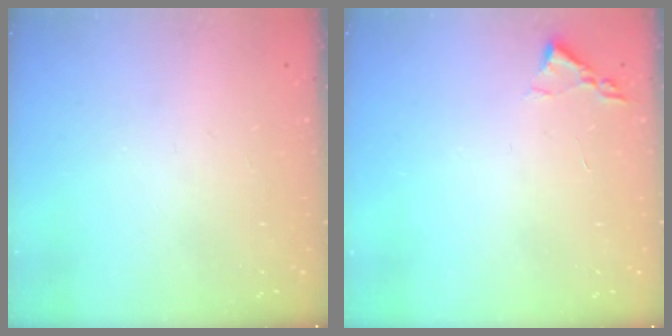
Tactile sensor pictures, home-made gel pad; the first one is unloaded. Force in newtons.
{"total": 1.8, "press": 1.8, "slide": 0.3}